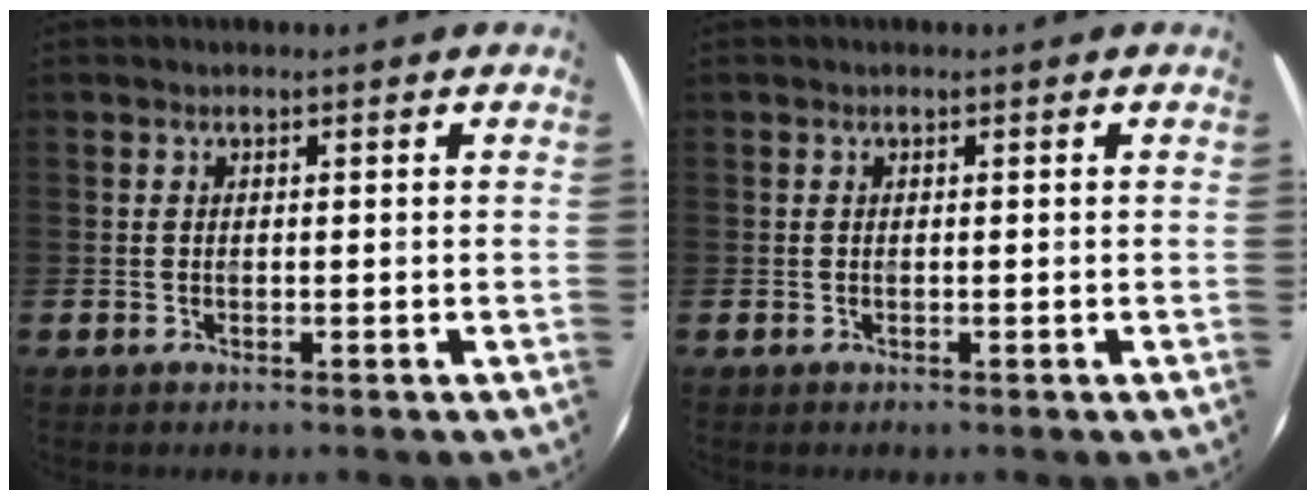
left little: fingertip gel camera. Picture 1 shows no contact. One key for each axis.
{"total": 0.0}